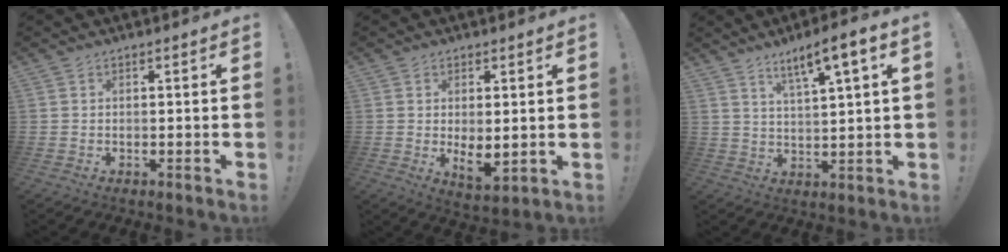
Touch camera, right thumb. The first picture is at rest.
{"total": 5.9, "force": [1.0, 2.2, 5.4], "torque": [-0.074, -0.021, 0.021]}
{"total": 7.6, "force": [4.7, 0.6, 5.9], "torque": [-0.089, -0.028, 0.074]}